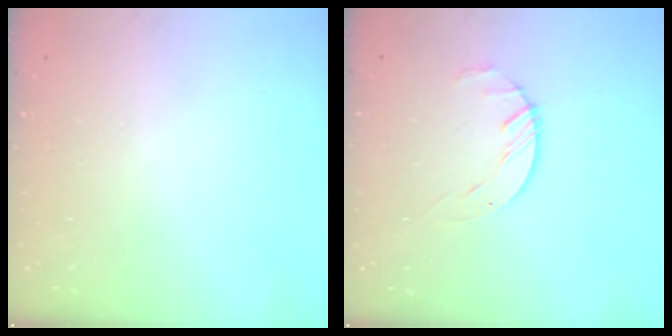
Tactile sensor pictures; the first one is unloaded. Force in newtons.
{"total": 1.7, "press": 1.7, "slide": 0.3}